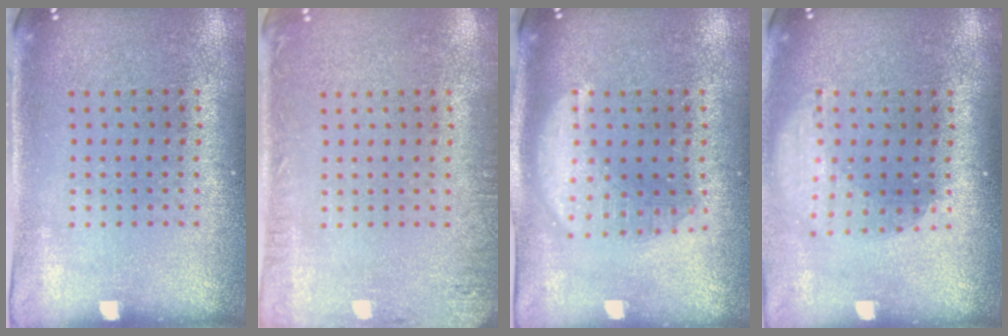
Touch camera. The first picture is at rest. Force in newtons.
{"total": 1.7, "press": 1.7, "slide": 0.2}
{"total": 2.9, "press": 2.9, "slide": 0.3}
{"total": 1.9, "press": 1.4, "slide": 1.2}